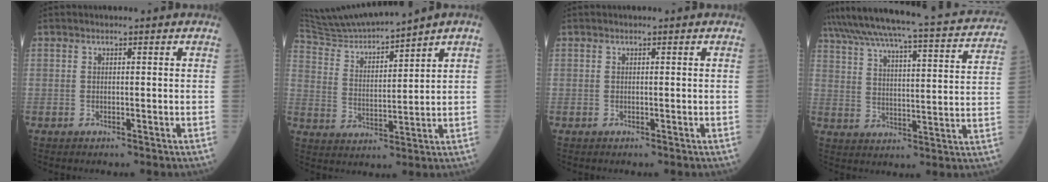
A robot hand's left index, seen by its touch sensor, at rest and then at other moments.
{"total": 10.7, "force": [10.1, -1.5, 3.4], "torque": [-0.068, 0.004, 0.199]}
{"total": 0.0}
{"total": 27.6, "force": [24.8, 2.4, 12.0], "torque": [-0.199, -0.019, 0.320]}